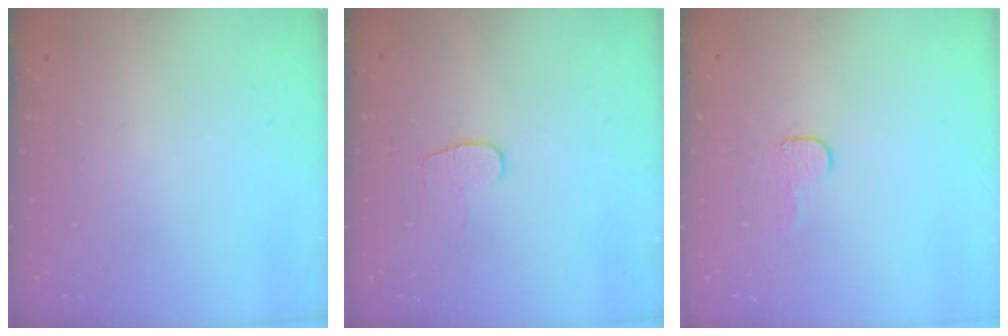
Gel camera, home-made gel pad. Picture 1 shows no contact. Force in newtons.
{"total": 5.0, "press": 5.0, "slide": 0.5}
{"total": 5.2, "press": 5.1, "slide": 0.5}